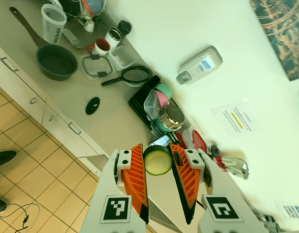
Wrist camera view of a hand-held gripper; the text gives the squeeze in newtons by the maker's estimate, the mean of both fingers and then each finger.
{"total": 7.8, "left": 7.5, "right": 8.1}